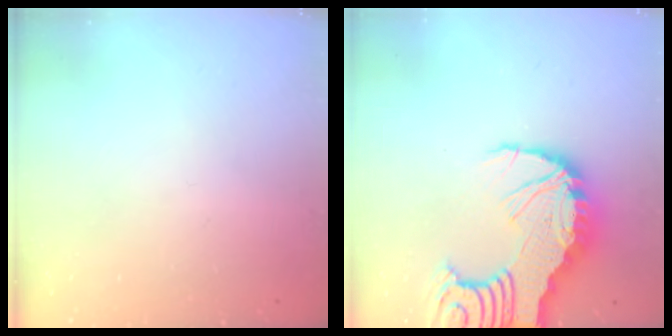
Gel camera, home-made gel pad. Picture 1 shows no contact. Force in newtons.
{"total": 15.9, "press": 15.8, "slide": 1.9}